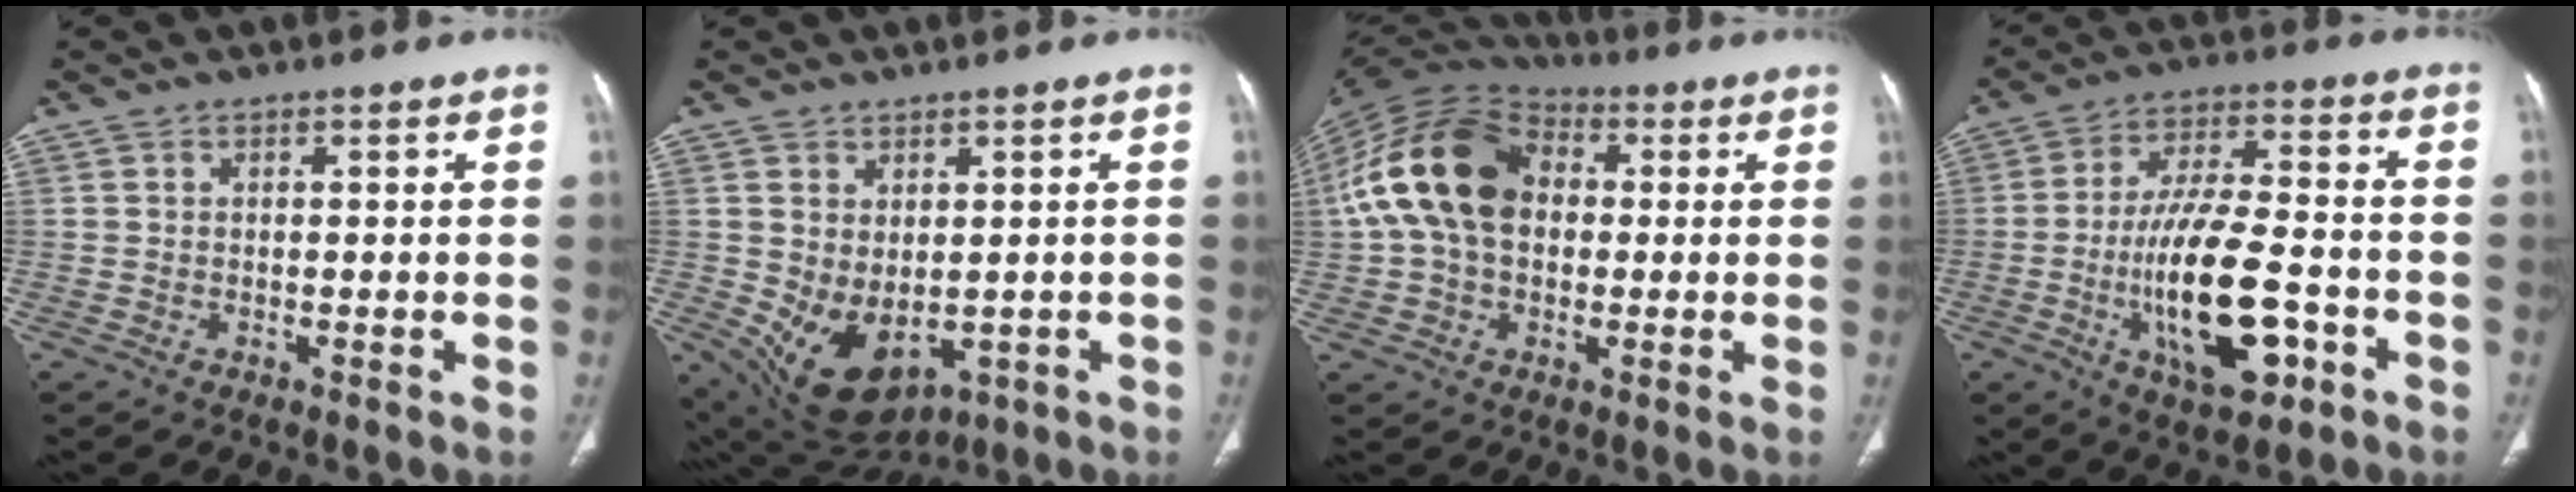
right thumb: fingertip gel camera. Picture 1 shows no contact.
{"total": 11.0, "force": [-1.7, 7.1, 8.2], "torque": [-0.128, -0.005, 0.007]}
{"total": 18.0, "force": [1.8, 12.4, 12.8], "torque": [-0.237, 0.034, 0.024]}
{"total": 18.3, "force": [-5.2, 6.9, 16.2], "torque": [-0.299, 0.025, -0.085]}